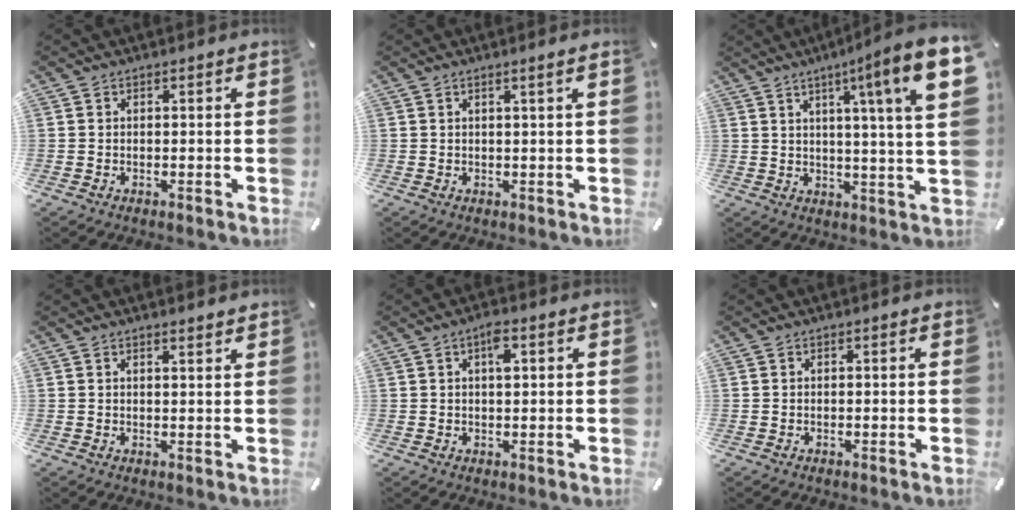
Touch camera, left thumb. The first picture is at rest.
{"total": 1.9, "force": [0.7, -0.2, 1.8], "torque": [-0.031, -0.003, 0.011]}
{"total": 14.0, "force": [5.9, 0.6, 12.7], "torque": [-0.192, -0.041, 0.078]}
{"total": 1.4, "force": [1.3, -0.1, 0.3], "torque": [-0.006, -0.005, 0.025]}
{"total": 3.2, "force": [0.9, 1.1, 2.8], "torque": [-0.050, 0.005, 0.012]}
{"total": 0.0}